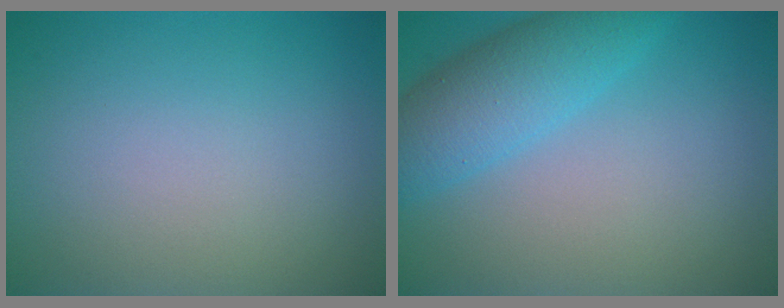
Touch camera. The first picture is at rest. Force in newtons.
{"total": 5.3, "press": 5.3, "slide": 0.2}